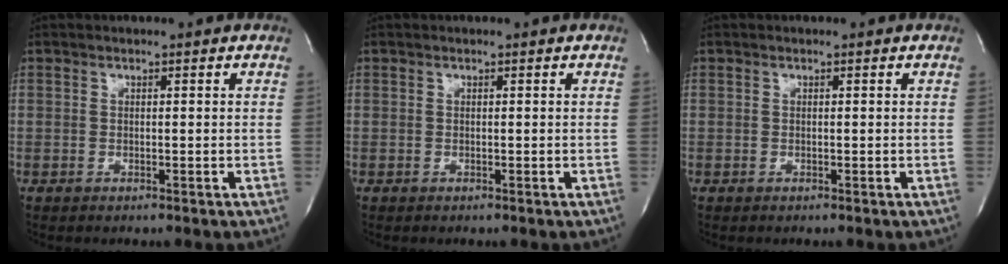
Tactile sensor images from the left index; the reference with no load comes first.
{"total": 0.0}
{"total": 0.0}